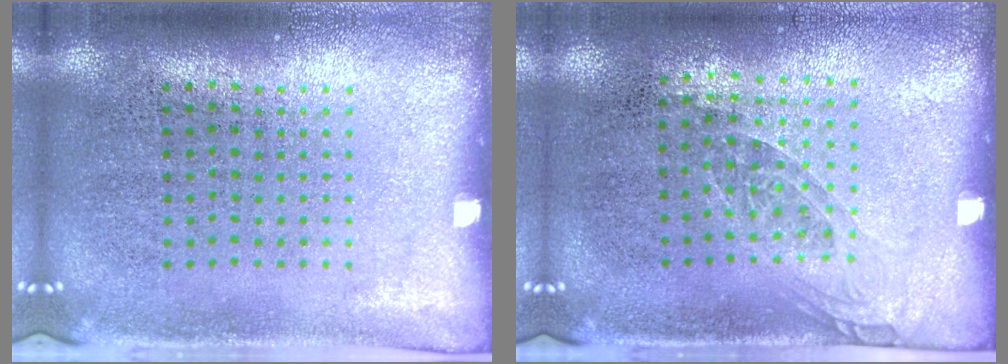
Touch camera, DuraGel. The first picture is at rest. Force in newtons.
{"total": 1.0, "press": 0.7, "slide": 0.7}